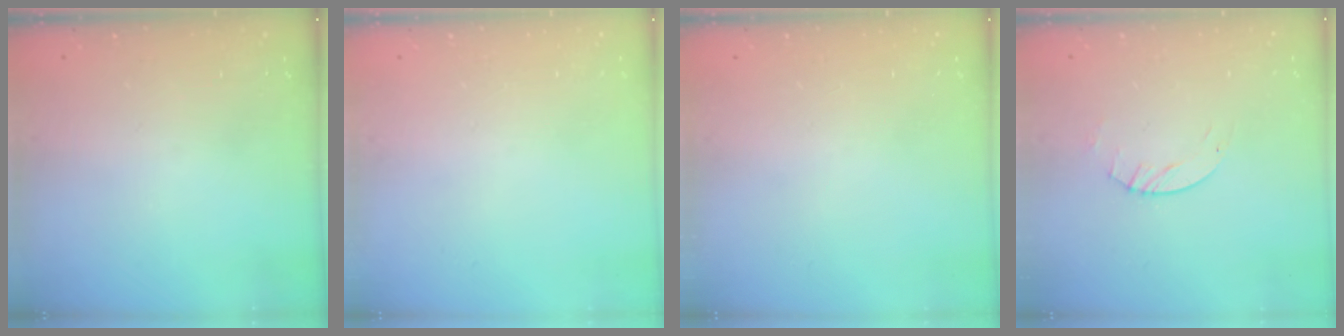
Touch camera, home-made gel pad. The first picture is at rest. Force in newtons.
{"total": 0.0}
{"total": 0.0}
{"total": 2.8, "press": 2.8, "slide": 0.4}